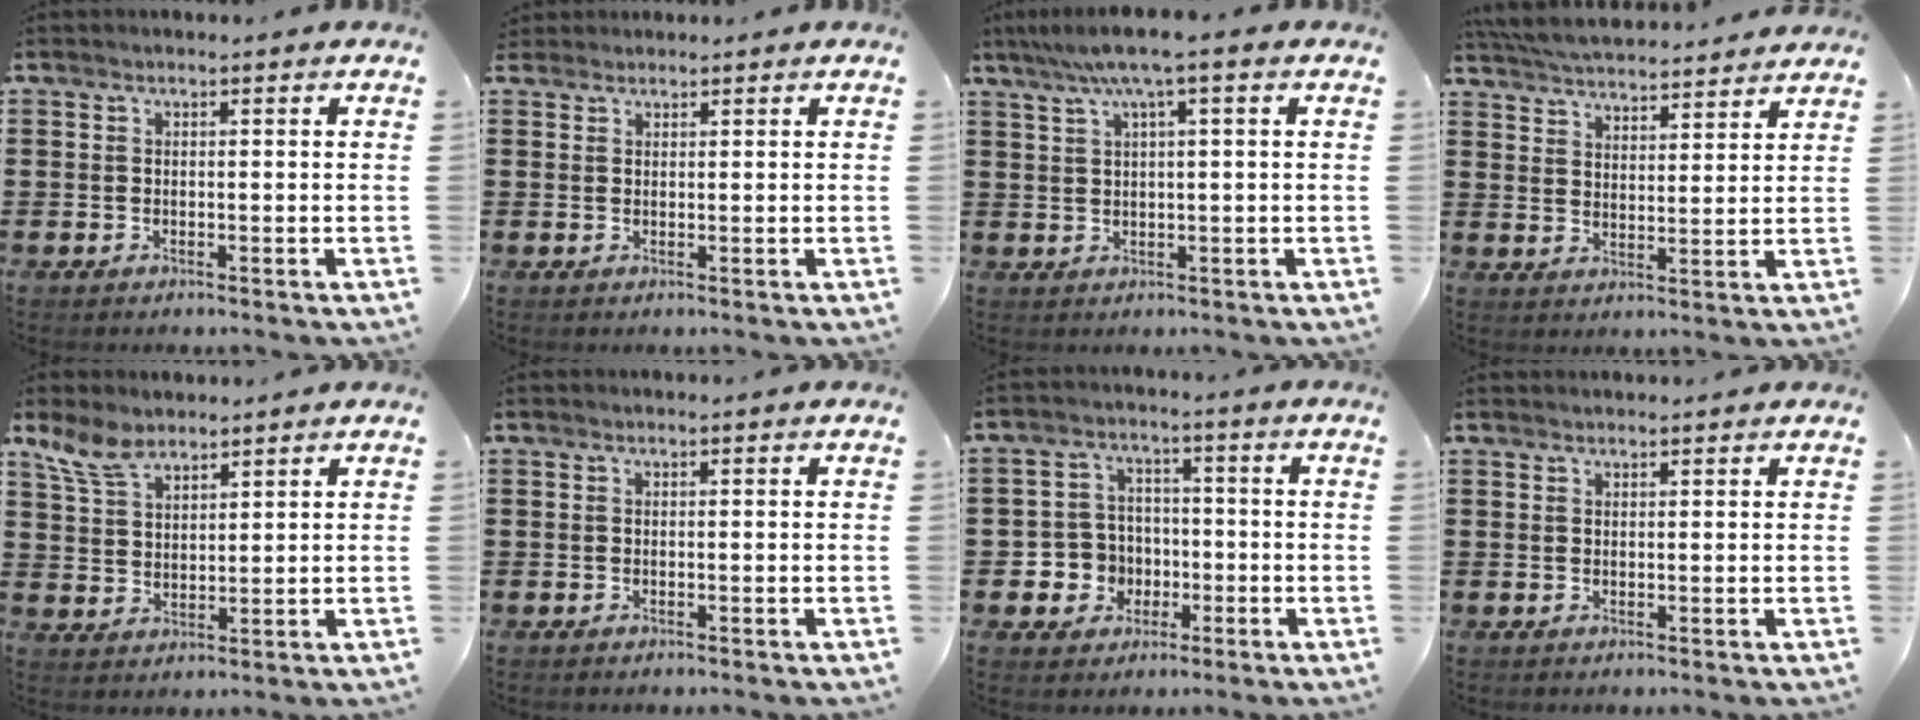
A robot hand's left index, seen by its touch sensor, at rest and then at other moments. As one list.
[{"total": 1.1, "force": [1.0, 0.5, 0.0], "torque": [-0.004, 0.002, 0.021]}, {"total": 4.7, "force": [2.1, -0.1, 4.3], "torque": [-0.084, 0.003, 0.034]}, {"total": 5.4, "force": [5.3, 0.1, 0.8], "torque": [-0.037, -0.030, 0.094]}, {"total": 6.2, "force": [4.9, 2.6, 2.9], "torque": [-0.074, -0.009, 0.092]}, {"total": 0.0}, {"total": 5.6, "force": [-1.5, 5.2, 1.2], "torque": [-0.046, 0.014, -0.028]}, {"total": 0.8, "force": [0.8, 0.0, 0.2], "torque": [-0.005, -0.001, 0.017]}]